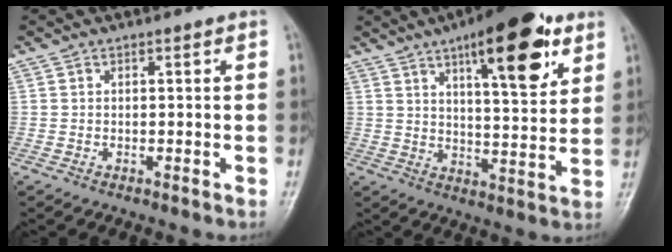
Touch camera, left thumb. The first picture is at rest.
{"total": 17.3, "force": [9.0, 5.6, 13.6], "torque": [-0.166, -0.035, 0.133]}